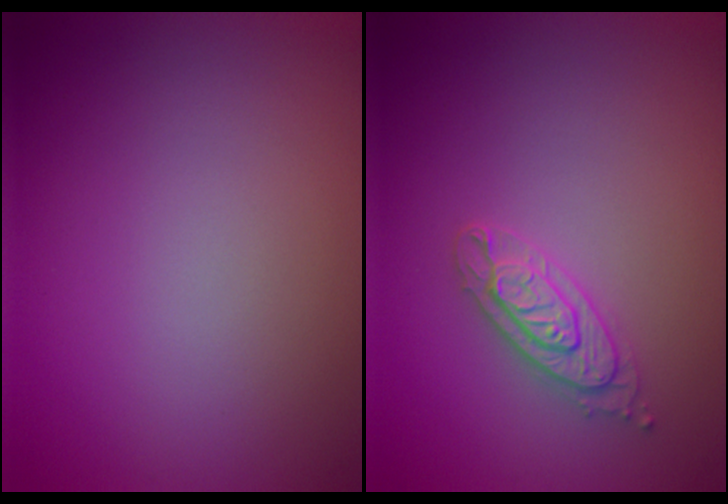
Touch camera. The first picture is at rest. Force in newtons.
{"total": 2.5, "press": 2.4, "slide": 0.2}